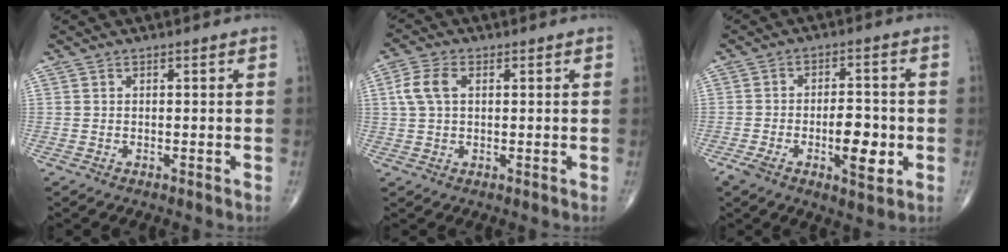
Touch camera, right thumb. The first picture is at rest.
{"total": 5.5, "force": [1.2, 3.3, 4.2], "torque": [-0.098, 0.012, 0.022]}
{"total": 9.2, "force": [-2.4, 3.8, 8.0], "torque": [-0.122, 0.018, -0.032]}